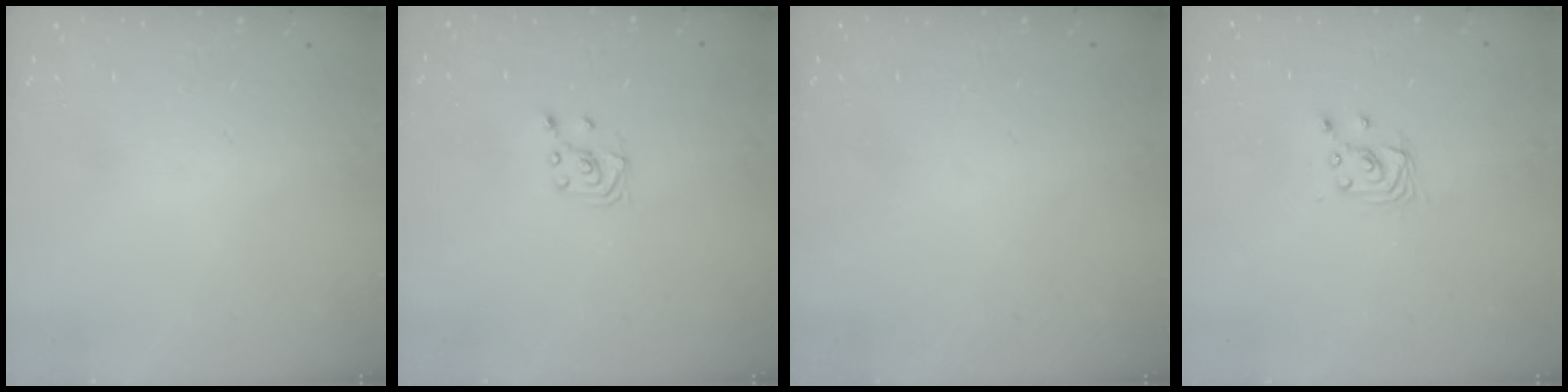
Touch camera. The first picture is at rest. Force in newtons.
{"total": 2.3, "press": 2.2, "slide": 0.6}
{"total": 0.0}
{"total": 2.8, "press": 2.8, "slide": 0.2}